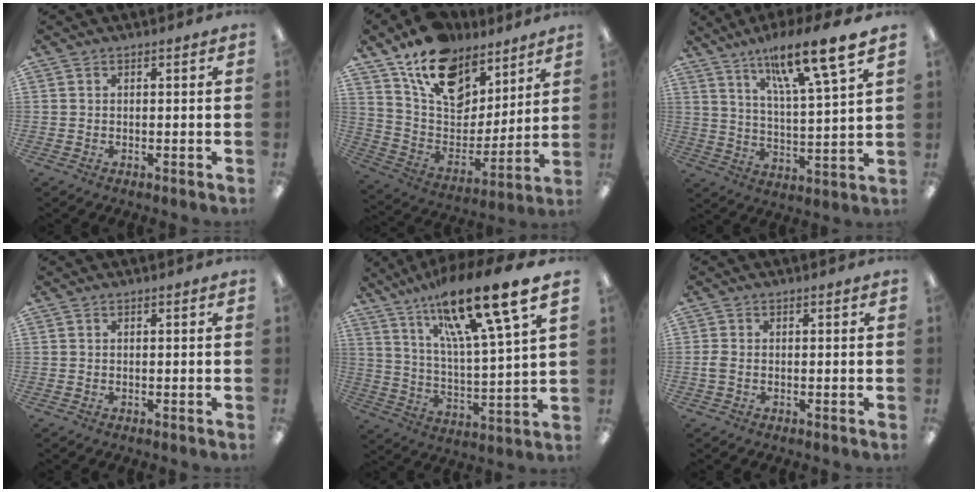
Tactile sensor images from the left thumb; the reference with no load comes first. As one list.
[{"total": 17.4, "force": [12.5, 9.6, 7.4], "torque": [-0.139, -0.074, 0.228]}, {"total": 15.3, "force": [11.4, 2.2, 10.0], "torque": [-0.158, -0.071, 0.179]}, {"total": 0.0}, {"total": 21.0, "force": [15.2, 3.5, 14.0], "torque": [-0.230, -0.100, 0.241]}, {"total": 1.7, "force": [-0.3, 0.8, 1.5], "torque": [-0.025, 0.004, -0.005]}]